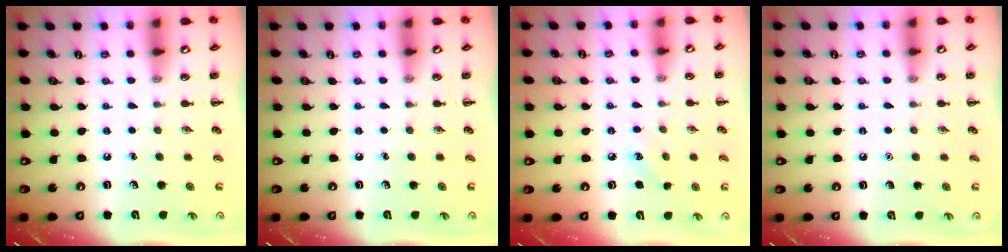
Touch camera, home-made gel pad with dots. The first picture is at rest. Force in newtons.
{"total": 0.0}
{"total": 5.2, "press": 5.0, "slide": 1.4}
{"total": 1.6, "press": 1.6, "slide": 0.1}